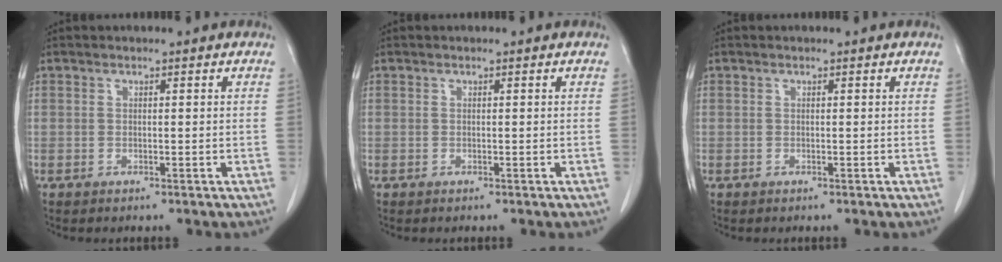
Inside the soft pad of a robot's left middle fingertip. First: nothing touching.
{"total": 0.0}
{"total": 0.0}